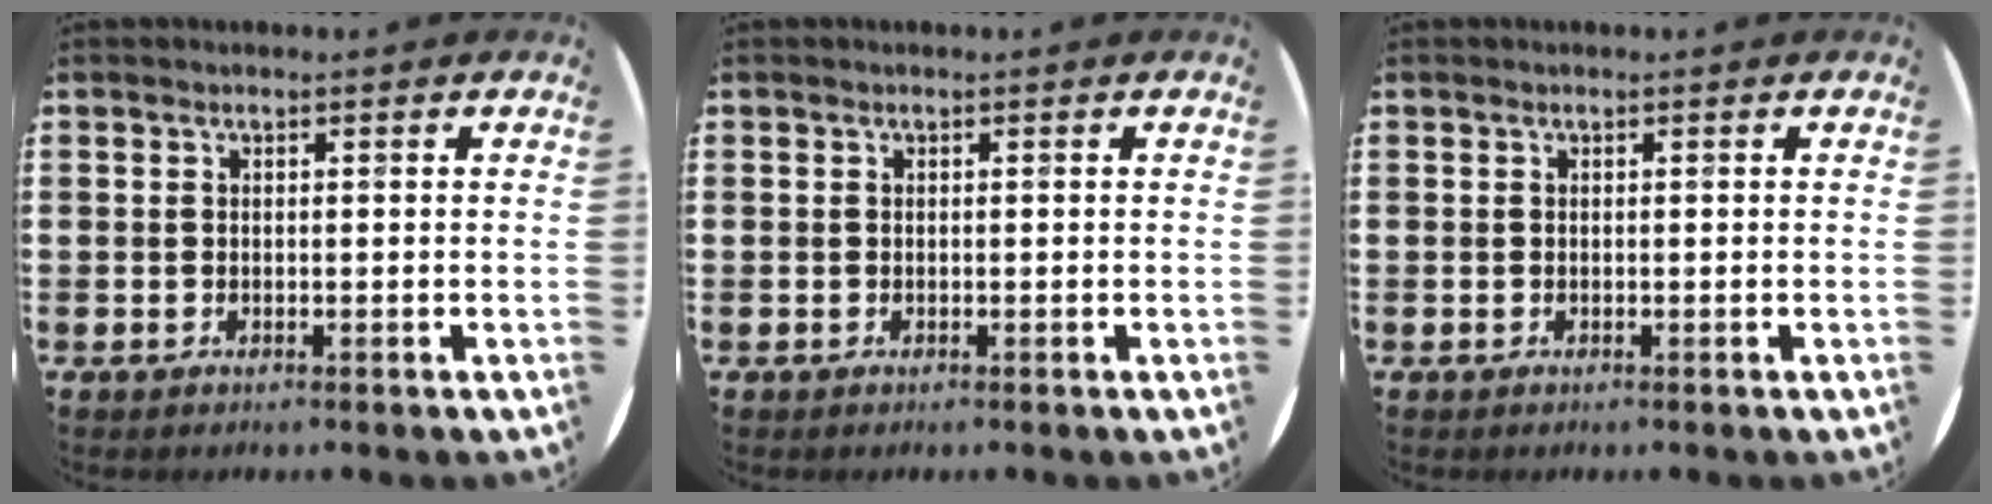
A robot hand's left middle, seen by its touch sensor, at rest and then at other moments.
{"total": 0.0}
{"total": 0.0}